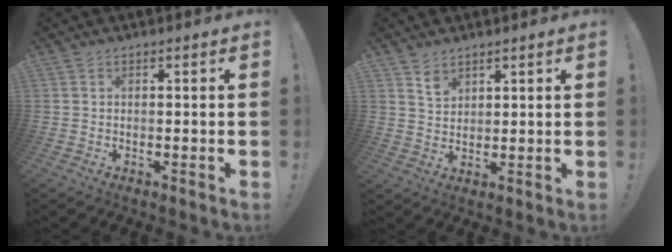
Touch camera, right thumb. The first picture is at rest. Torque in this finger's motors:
{"motor_torque": [0.00, -0.10, 0.10, -0.04, 0.00]}